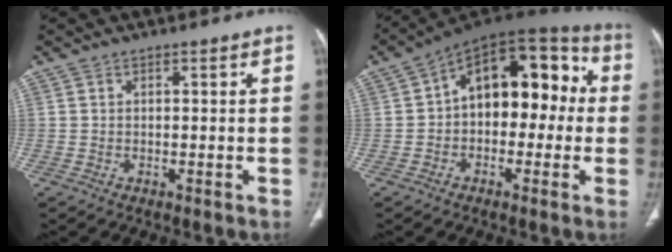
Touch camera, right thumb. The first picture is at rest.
{"total": 17.4, "force": [1.0, 10.6, 13.7], "torque": [-0.142, 0.054, 0.002]}